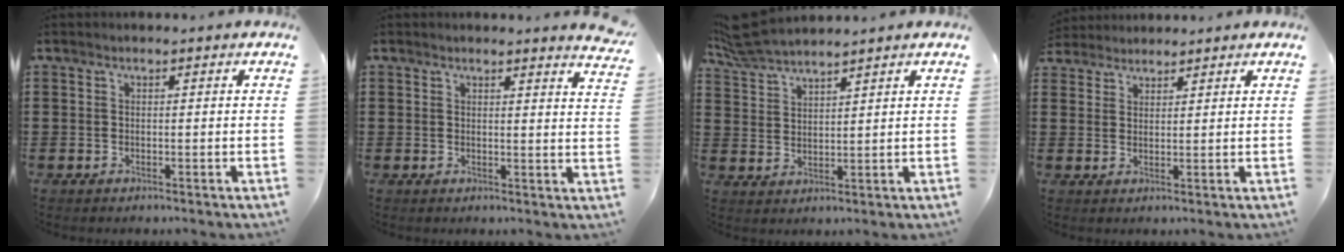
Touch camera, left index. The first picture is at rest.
{"total": 2.4, "force": [2.3, -0.4, 0.8], "torque": [-0.013, -0.013, 0.041]}
{"total": 5.4, "force": [5.1, 0.3, 1.6], "torque": [-0.050, -0.013, 0.094]}
{"total": 2.3, "force": [2.2, 0.6, -0.2], "torque": [-0.004, 0.002, 0.043]}